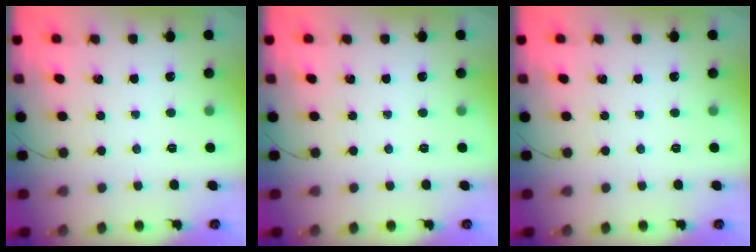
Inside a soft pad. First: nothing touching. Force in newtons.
{"total": 0.0}
{"total": 0.0}